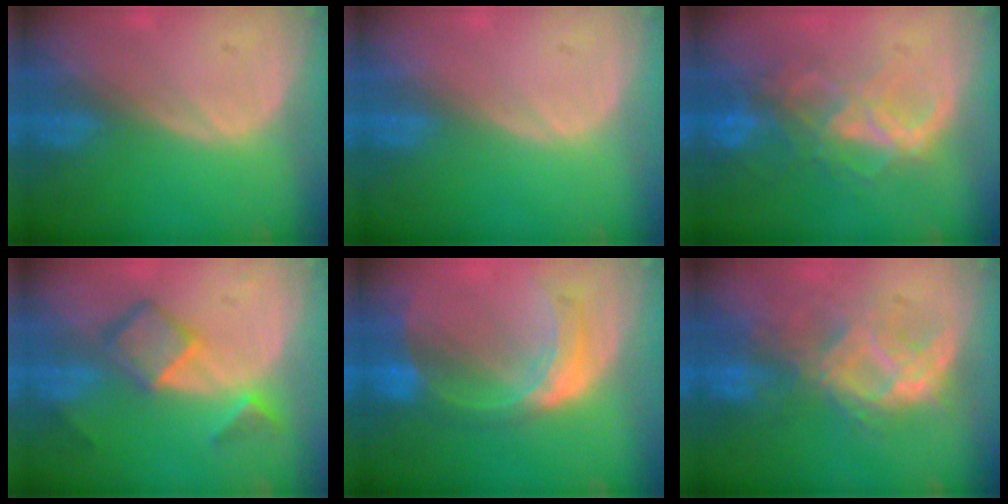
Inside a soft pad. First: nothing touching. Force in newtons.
{"total": 0.0}
{"total": 8.9, "press": 7.5, "slide": 4.7}
{"total": 6.9, "press": 5.9, "slide": 3.6}
{"total": 7.8, "press": 6.9, "slide": 3.7}
{"total": 8.2, "press": 8.1, "slide": 1.3}